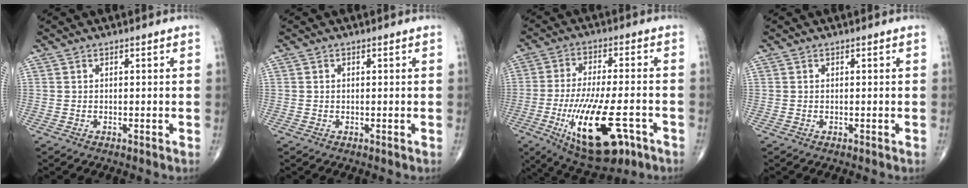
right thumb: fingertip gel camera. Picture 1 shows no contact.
{"total": 0.0}
{"total": 18.4, "force": [-6.9, 6.9, 15.6], "torque": [-0.286, 0.006, -0.100]}
{"total": 0.0}